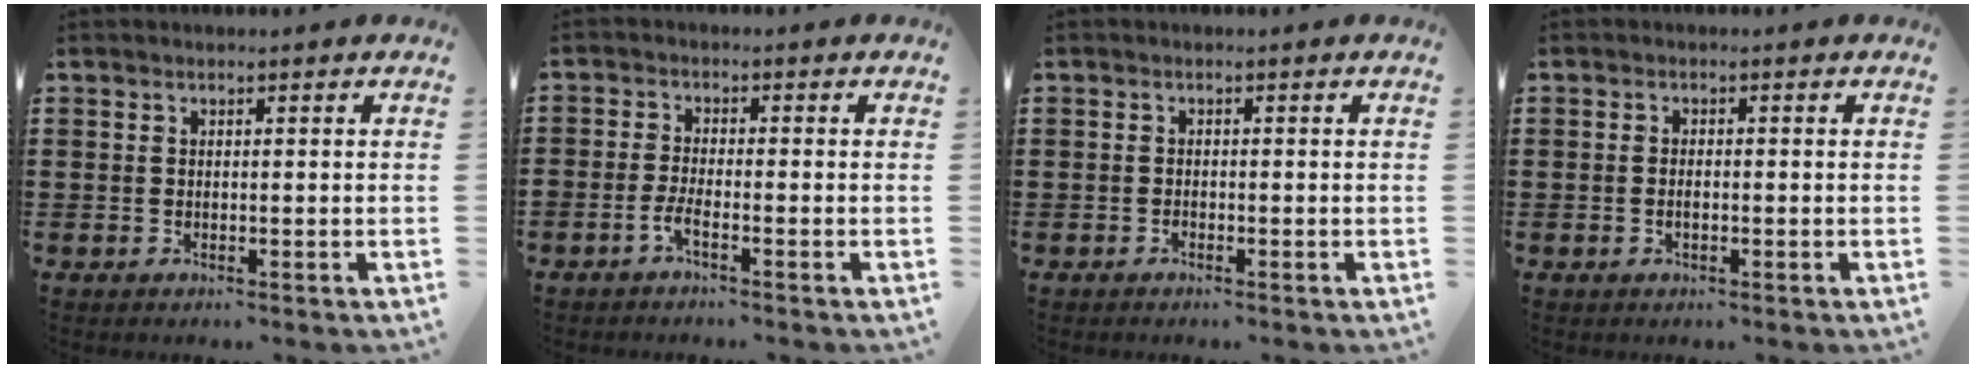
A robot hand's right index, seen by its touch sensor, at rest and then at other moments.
{"total": 2.5, "force": [-1.8, 0.2, 1.7], "torque": [-0.045, -0.007, -0.037]}
{"total": 0.7, "force": [-0.7, 0.0, 0.2], "torque": [-0.007, -0.003, -0.013]}
{"total": 1.2, "force": [-0.3, 0.3, 1.1], "torque": [-0.022, -0.004, -0.005]}